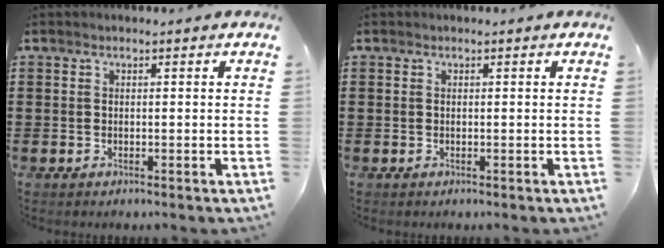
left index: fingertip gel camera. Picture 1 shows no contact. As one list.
[{"total": 0.0}]